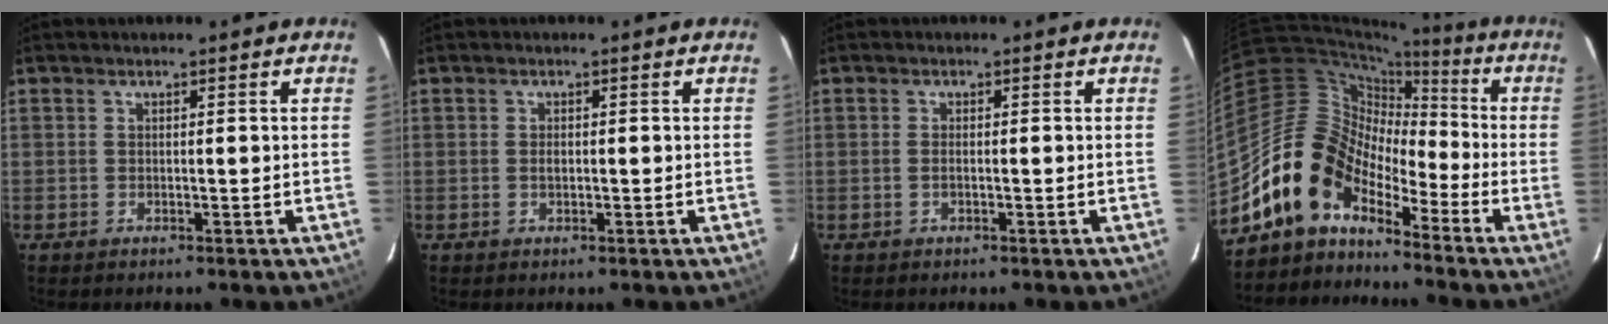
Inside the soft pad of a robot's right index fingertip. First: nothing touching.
{"total": 0.9, "force": [0.1, 0.5, 0.8], "torque": [-0.013, 0.002, 0.002]}
{"total": 0.8, "force": [-0.1, 0.3, 0.8], "torque": [-0.017, 0.001, -0.003]}
{"total": 12.3, "force": [-9.2, 6.6, 4.8], "torque": [-0.083, 0.034, -0.189]}